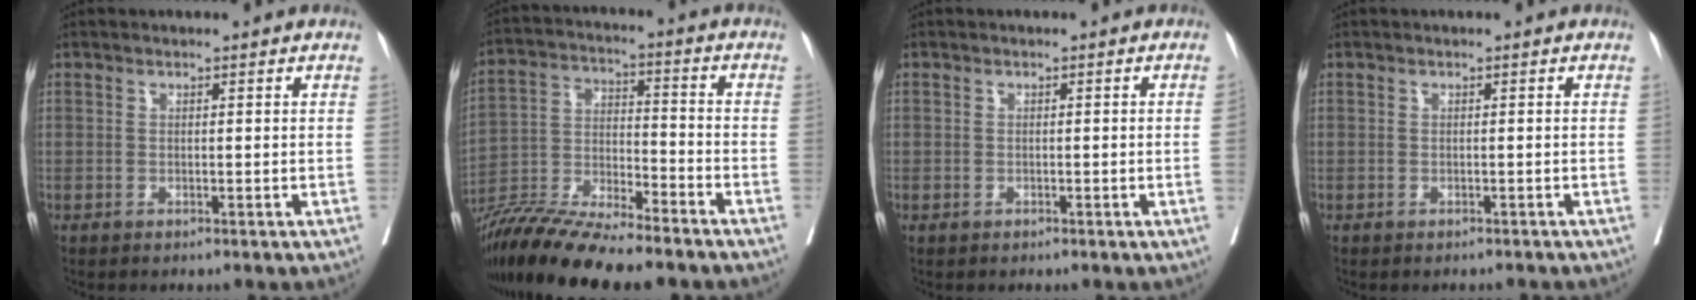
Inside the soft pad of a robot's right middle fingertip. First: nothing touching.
{"total": 15.6, "force": [-13.5, 1.3, 7.6], "torque": [-0.142, -0.017, -0.244]}
{"total": 0.6, "force": [-0.2, 0.1, 0.6], "torque": [-0.009, 0.005, -0.003]}
{"total": 1.1, "force": [-1.1, 0.3, 0.1], "torque": [-0.004, -0.001, -0.018]}